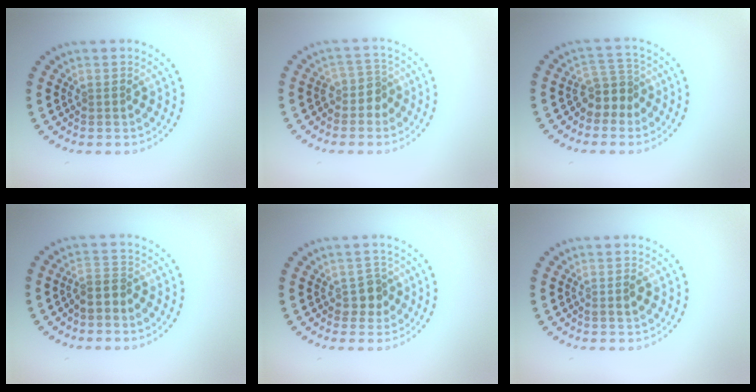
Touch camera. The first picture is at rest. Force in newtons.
{"total": 1.9, "press": 1.6, "slide": 1.2}
{"total": 2.8, "press": 2.3, "slide": 1.6}
{"total": 1.6, "press": 1.2, "slide": 1.0}
{"total": 1.8, "press": 1.5, "slide": 1.0}
{"total": 1.0, "press": 1.0, "slide": 0.3}